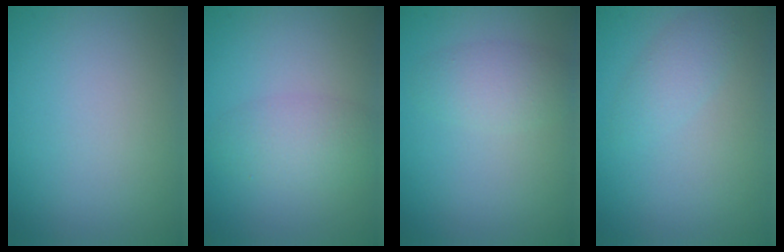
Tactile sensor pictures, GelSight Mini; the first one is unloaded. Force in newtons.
{"total": 2.7, "press": 2.7, "slide": 0.1}
{"total": 2.5, "press": 2.5, "slide": 0.1}
{"total": 1.7, "press": 1.7, "slide": 0.1}